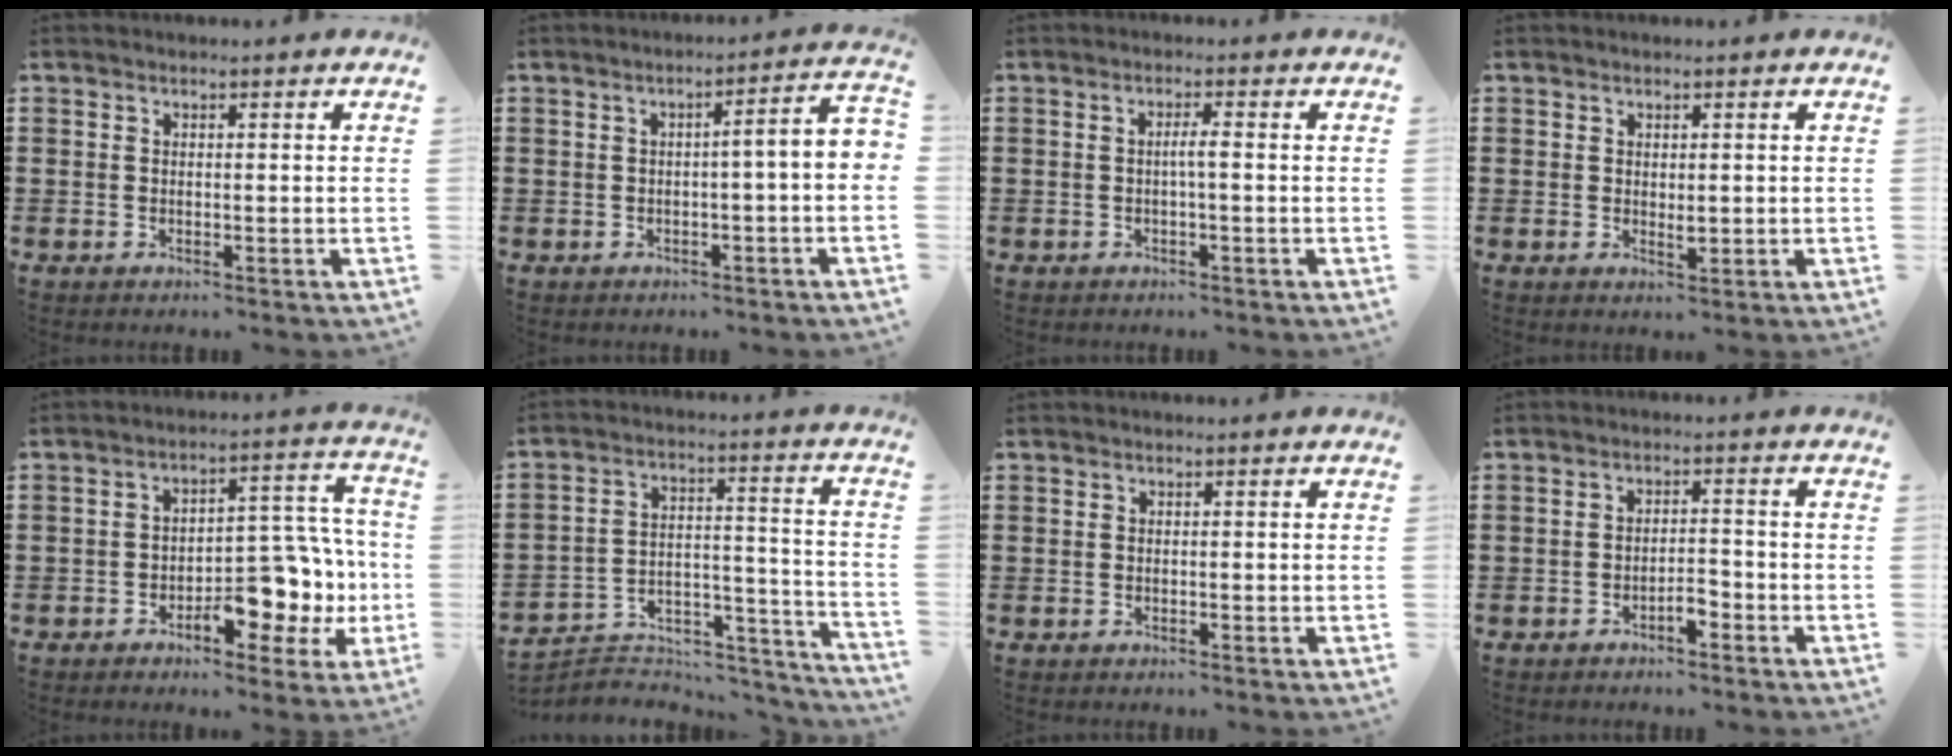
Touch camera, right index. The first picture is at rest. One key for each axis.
{"total": 3.4, "fx": -1.3, "fy": 0.2, "fz": 3.1, "tx": -0.058, "ty": -0.002, "tz": -0.027}
{"total": 1.9, "fx": -0.3, "fy": -0.1, "fz": 1.8, "tx": -0.033, "ty": -0.002, "tz": -0.008}
{"total": 1.2, "fx": 0.2, "fy": 0.5, "fz": 1.0, "tx": -0.020, "ty": 0.002, "tz": 0.004}
{"total": 8.9, "fx": -3.3, "fy": 5.0, "fz": 6.5, "tx": -0.075, "ty": 0.000, "tz": -0.056}
{"total": 4.5, "fx": -4.1, "fy": 1.7, "fz": 0.8, "tx": -0.015, "ty": 0.003, "tz": -0.084}
{"total": 0.0}
{"total": 2.4, "fx": -1.9, "fy": 0.5, "fz": 1.5, "tx": -0.029, "ty": 0.003, "tz": -0.037}